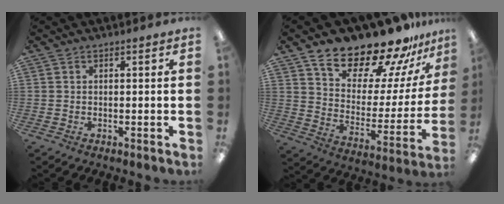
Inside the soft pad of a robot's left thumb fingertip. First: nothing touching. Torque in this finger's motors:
{"motor_torque": [0.51, 0.70, 1.48, -1.29, 0.09]}